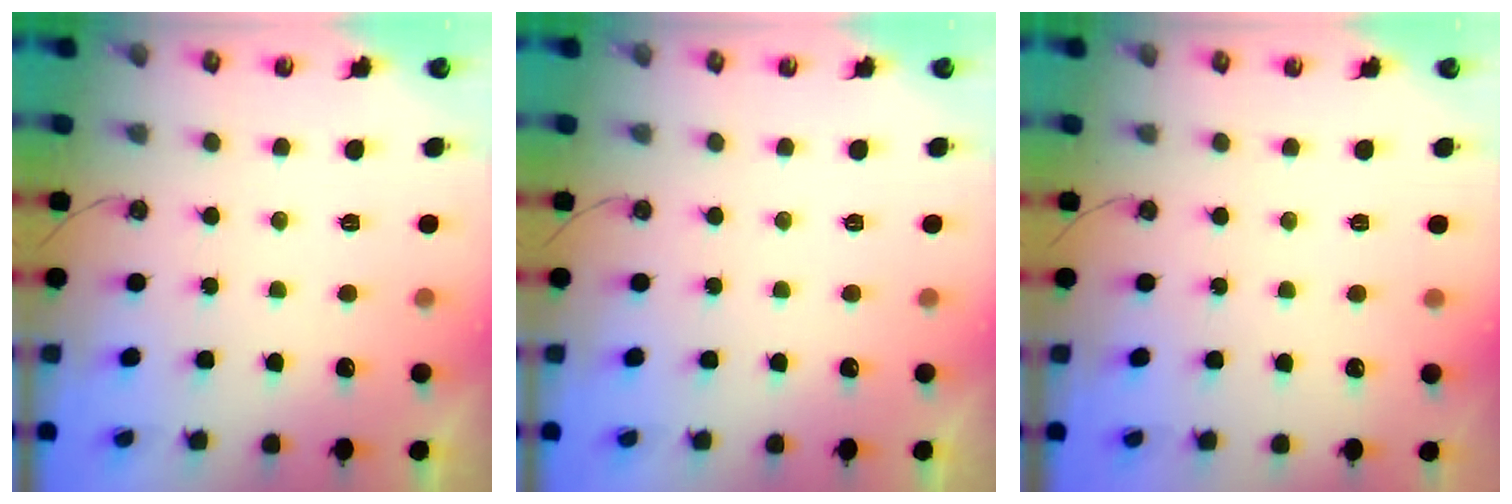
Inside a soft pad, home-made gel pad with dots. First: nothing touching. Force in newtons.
{"total": 0.0}
{"total": 2.2, "press": 2.1, "slide": 0.3}